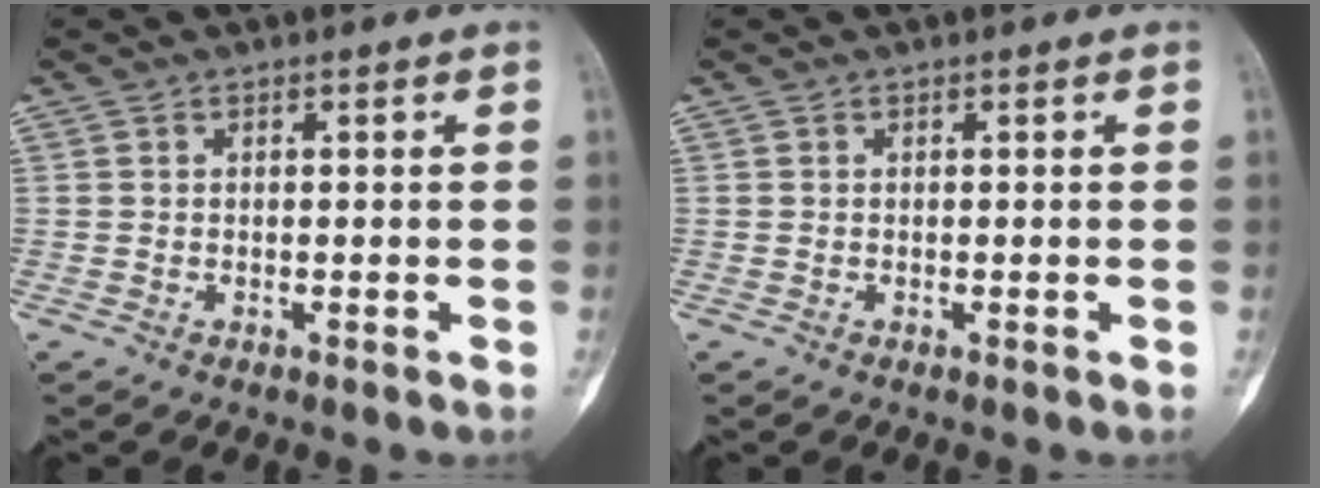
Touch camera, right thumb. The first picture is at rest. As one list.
[{"total": 0.0}]